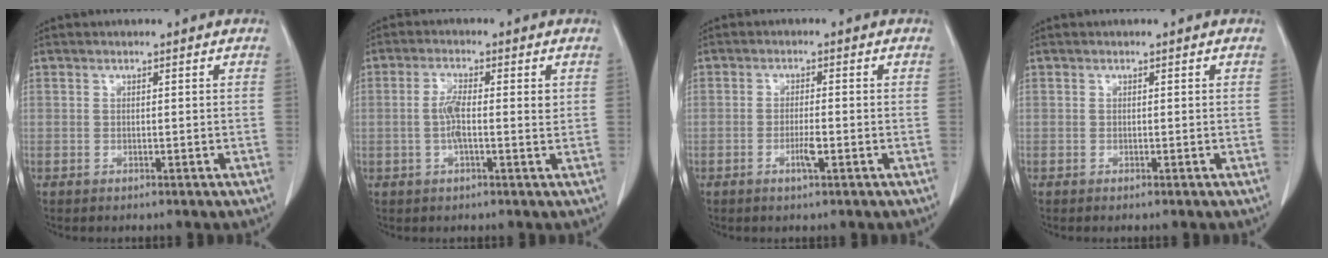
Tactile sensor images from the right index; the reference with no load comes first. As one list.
[{"total": 4.3, "force": [0.2, 1.0, 4.2], "torque": [-0.083, 0.006, -0.002]}, {"total": 2.7, "force": [-1.1, 0.1, 2.4], "torque": [-0.046, -0.002, -0.020]}, {"total": 0.0}]